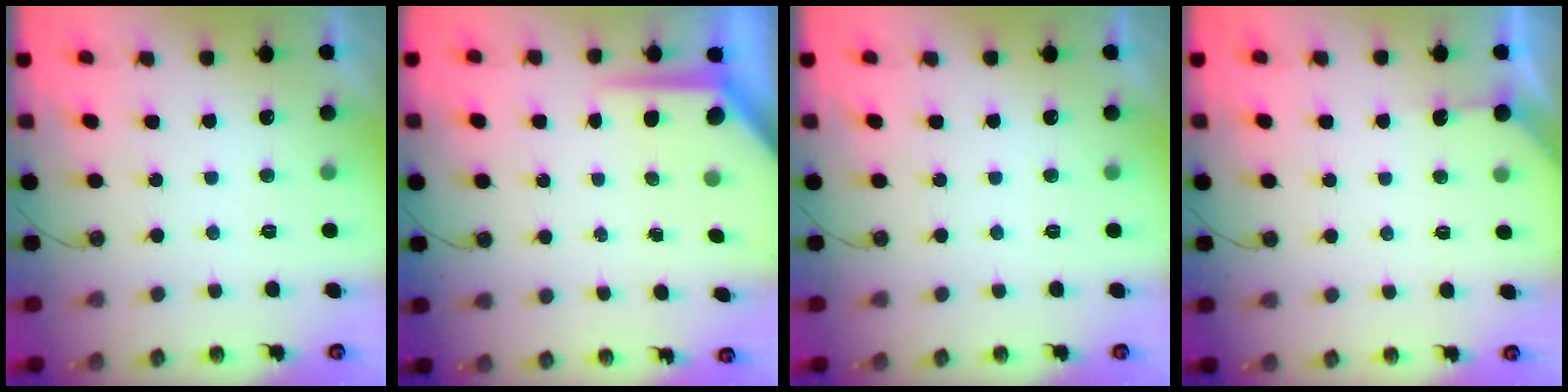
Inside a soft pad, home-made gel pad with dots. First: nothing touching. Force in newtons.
{"total": 7.2, "press": 7.2, "slide": 0.7}
{"total": 0.0}
{"total": 3.8, "press": 3.8, "slide": 0.3}